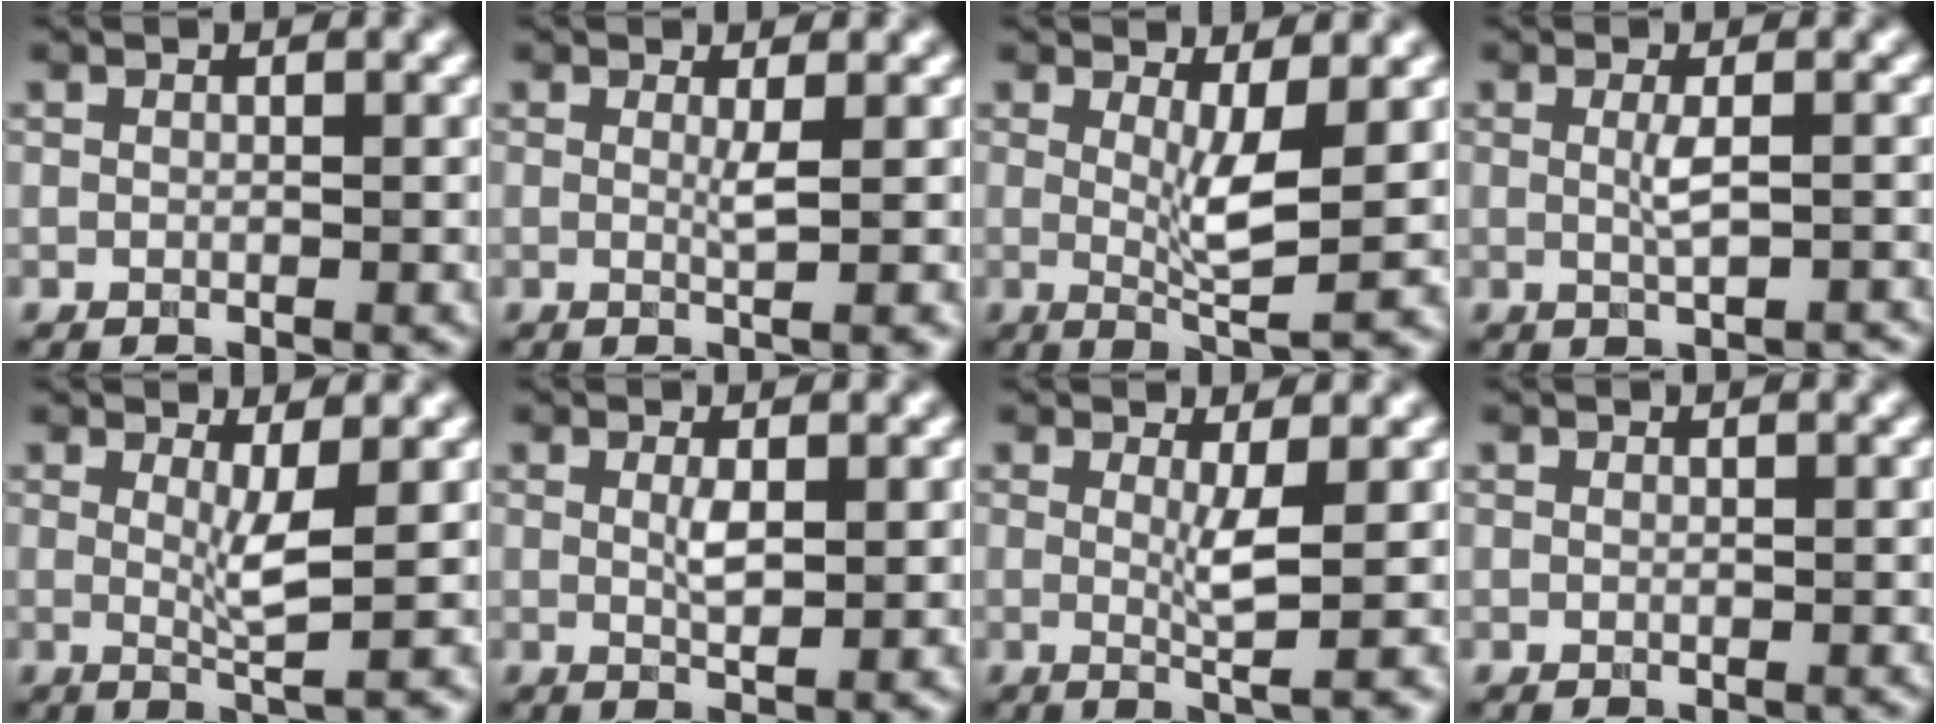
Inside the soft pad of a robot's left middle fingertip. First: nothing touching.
{"total": 2.0, "force": [0.2, 0.3, 1.9], "torque": [-0.033, -0.007, -0.003]}
{"total": 4.8, "force": [0.4, 0.9, 4.7], "torque": [-0.076, -0.016, 0.009]}
{"total": 2.0, "force": [0.0, 0.3, 1.9], "torque": [-0.037, -0.001, -0.001]}
{"total": 3.3, "force": [0.4, 0.6, 3.3], "torque": [-0.055, -0.014, 0.008]}
{"total": 2.2, "force": [0.4, 0.5, 2.1], "torque": [-0.040, -0.004, 0.009]}
{"total": 3.3, "force": [0.2, 0.5, 3.2], "torque": [-0.055, -0.014, 0.004]}
{"total": 0.0}